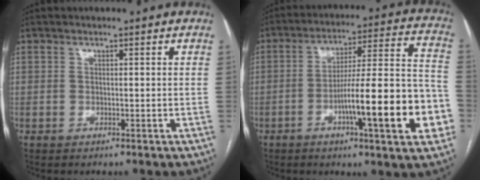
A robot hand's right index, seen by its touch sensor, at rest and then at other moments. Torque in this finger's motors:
{"motor_torque": [2.14, 0.00, 1.05, 0.21]}